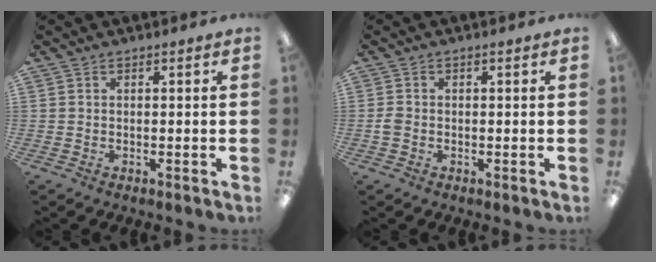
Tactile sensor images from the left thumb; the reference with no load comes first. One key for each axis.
{"total": 1.7, "fx": -0.6, "fy": 1.3, "fz": 1.0, "tx": -0.017, "ty": 0.002, "tz": -0.009}